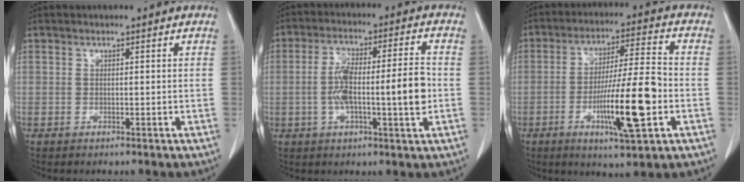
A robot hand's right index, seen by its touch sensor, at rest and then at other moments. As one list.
[{"total": 11.4, "force": [-1.5, 1.6, 11.2], "torque": [-0.195, 0.018, -0.026]}, {"total": 13.8, "force": [-4.0, 1.0, 13.1], "torque": [-0.226, -0.004, -0.066]}]